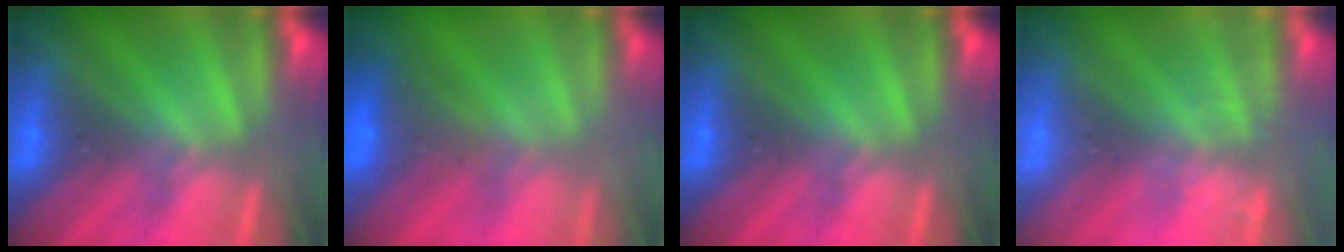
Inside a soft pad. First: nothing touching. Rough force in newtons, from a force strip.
{"total": 9.6}
{"total": 0.0}
{"total": 2.5}